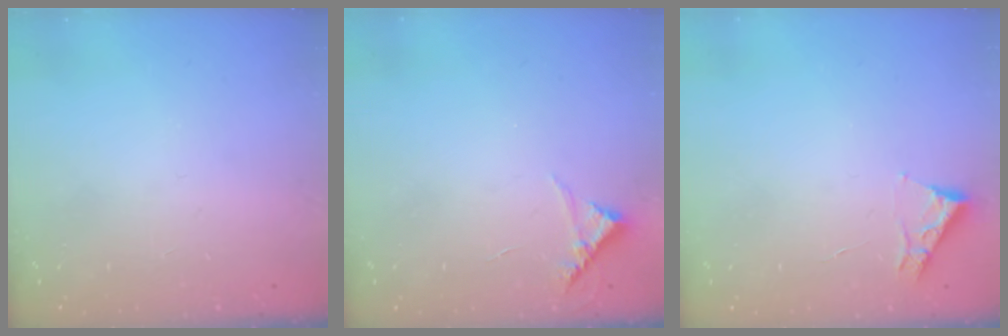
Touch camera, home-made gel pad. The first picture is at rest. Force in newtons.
{"total": 5.0, "press": 5.0, "slide": 0.4}
{"total": 3.3, "press": 3.3, "slide": 0.5}